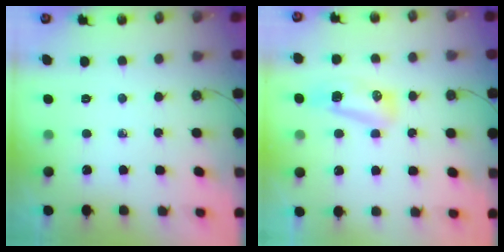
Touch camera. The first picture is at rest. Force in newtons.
{"total": 13.2, "press": 10.3, "slide": 8.3}